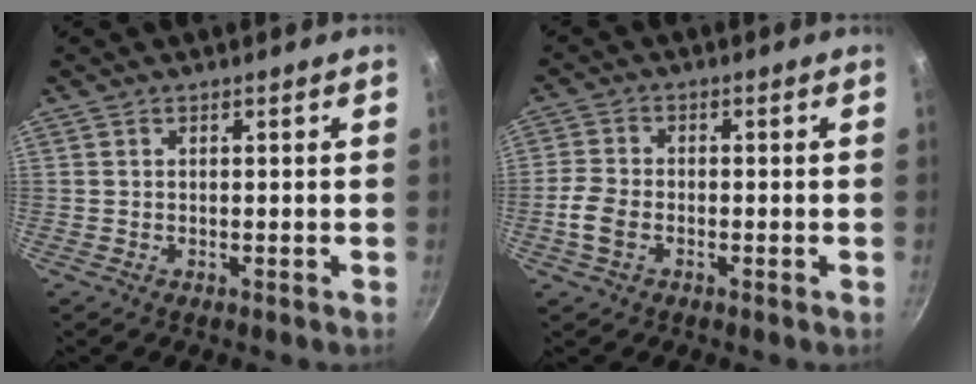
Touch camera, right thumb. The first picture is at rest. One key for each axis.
{"total": 4.8, "fx": -1.8, "fy": 3.0, "fz": 3.3, "tx": -0.071, "ty": 0.012, "tz": -0.042}